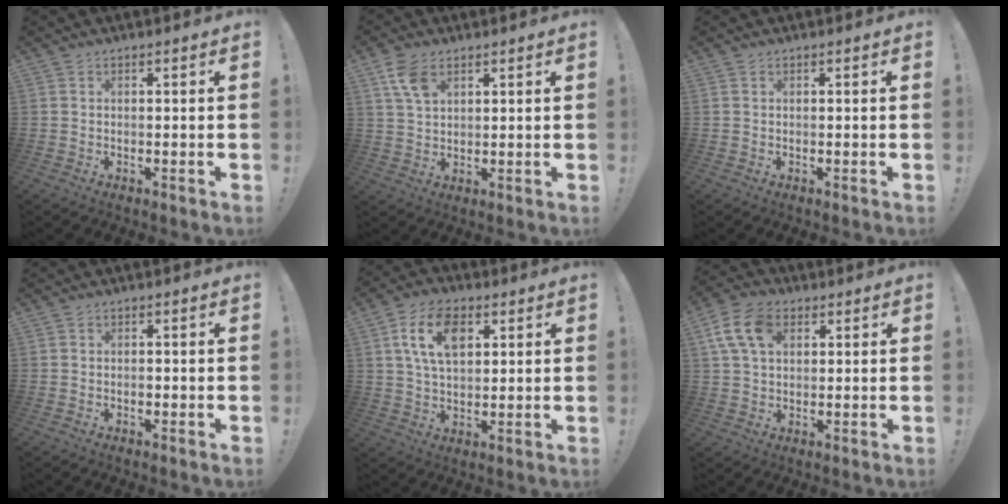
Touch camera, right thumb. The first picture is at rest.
{"total": 7.4, "force": [4.0, 4.2, 4.6], "torque": [-0.080, -0.012, 0.078]}
{"total": 0.0}
{"total": 0.9, "force": [-0.6, 0.5, 0.5], "torque": [-0.008, 0.002, -0.009]}
{"total": 13.1, "force": [4.6, 8.0, 9.3], "torque": [-0.167, 0.010, 0.085]}
{"total": 11.7, "force": [4.0, 7.8, 7.7], "torque": [-0.153, 0.008, 0.080]}